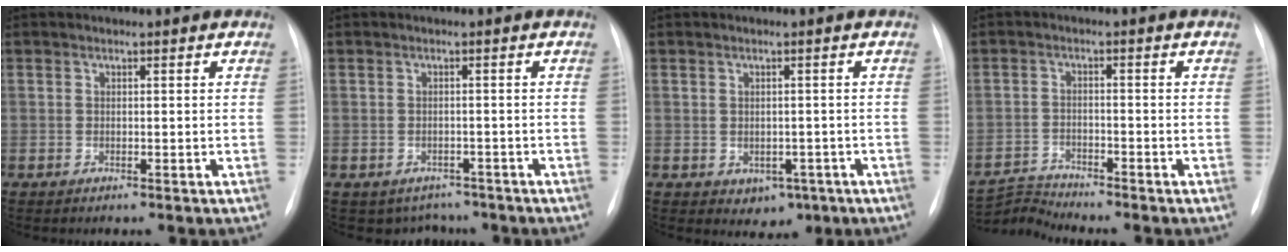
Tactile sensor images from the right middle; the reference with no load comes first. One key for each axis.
{"total": 3.8, "fx": -3.0, "fy": 2.3, "fz": 0.2, "tx": 0.003, "ty": 0.012, "tz": -0.037}
{"total": 3.8, "fx": -1.4, "fy": 2.9, "fz": 2.0, "tx": -0.017, "ty": 0.002, "tz": -0.005}
{"total": 4.3, "fx": -3.8, "fy": -1.4, "fz": -1.5, "tx": 0.025, "ty": -0.014, "tz": -0.070}